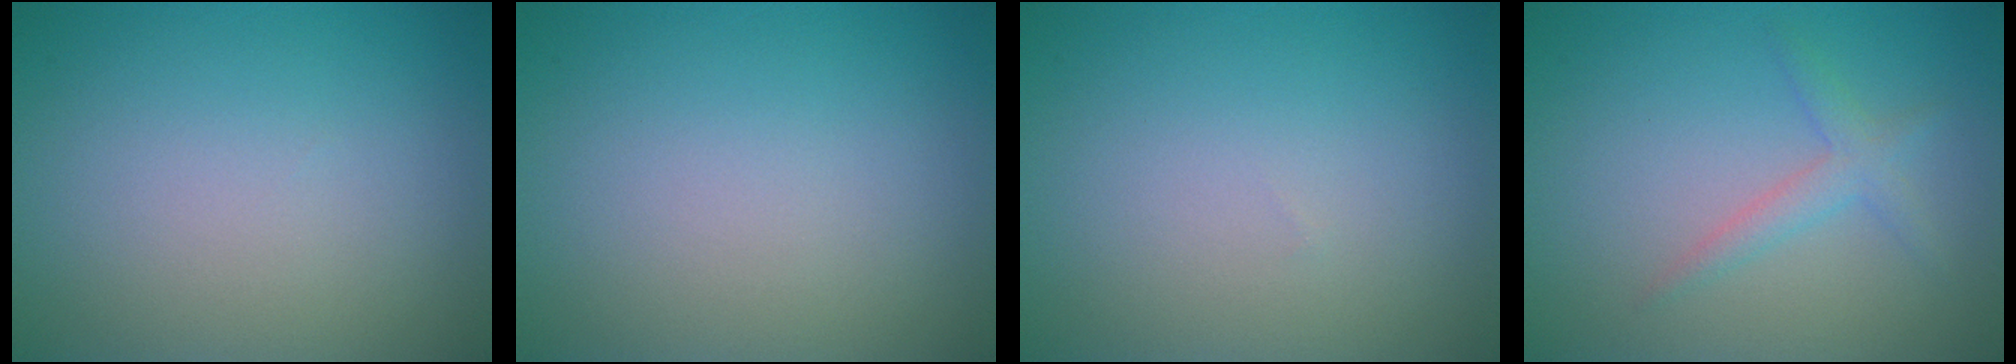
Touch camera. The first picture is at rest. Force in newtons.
{"total": 0.0}
{"total": 0.0}
{"total": 1.9, "press": 1.9, "slide": 0.1}